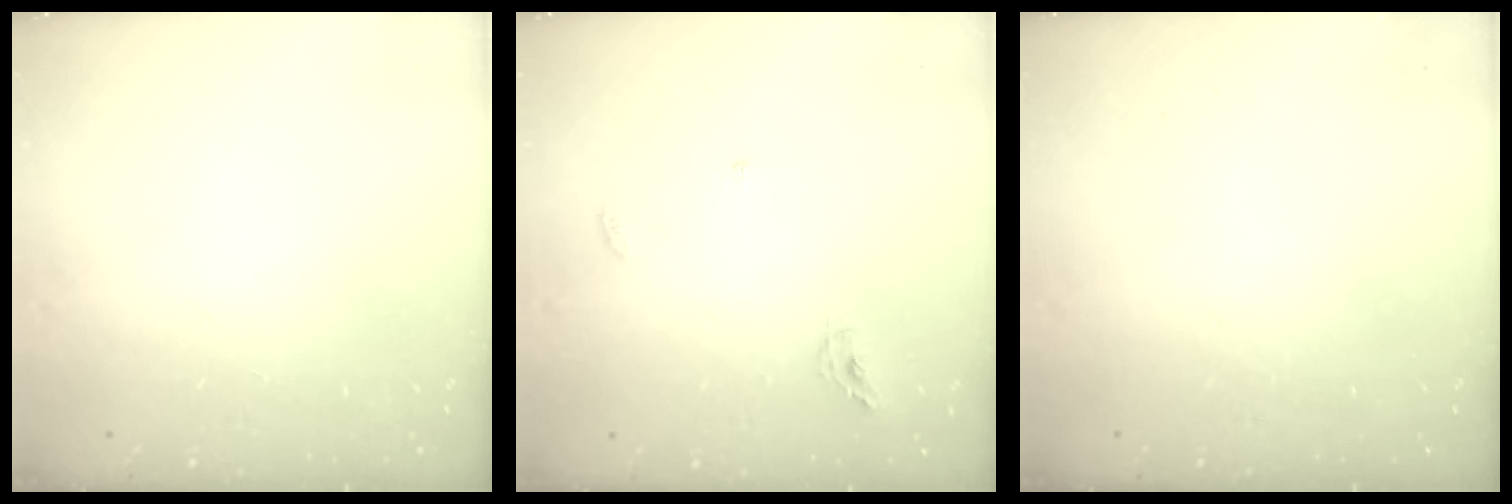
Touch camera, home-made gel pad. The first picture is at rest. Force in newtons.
{"total": 5.5, "press": 5.5, "slide": 0.4}
{"total": 0.0}